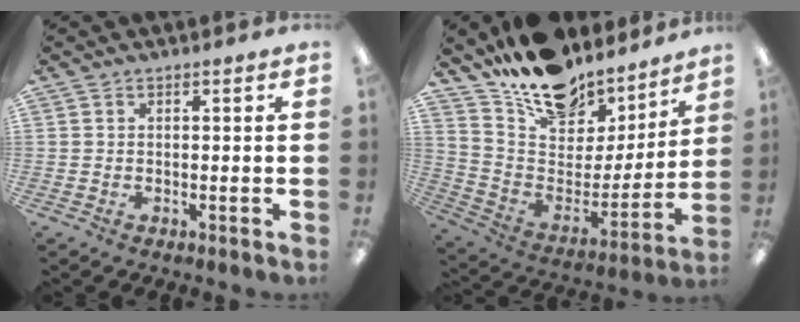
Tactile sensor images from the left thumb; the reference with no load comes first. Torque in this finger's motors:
{"motor_torque": [0.92, 0.29, 1.45, -1.32, 0.30]}